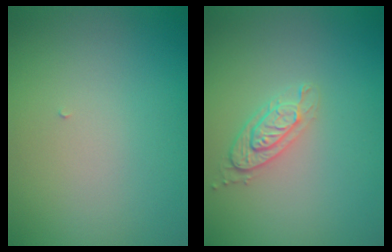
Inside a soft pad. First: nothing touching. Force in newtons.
{"total": 2.1, "press": 2.0, "slide": 0.7}